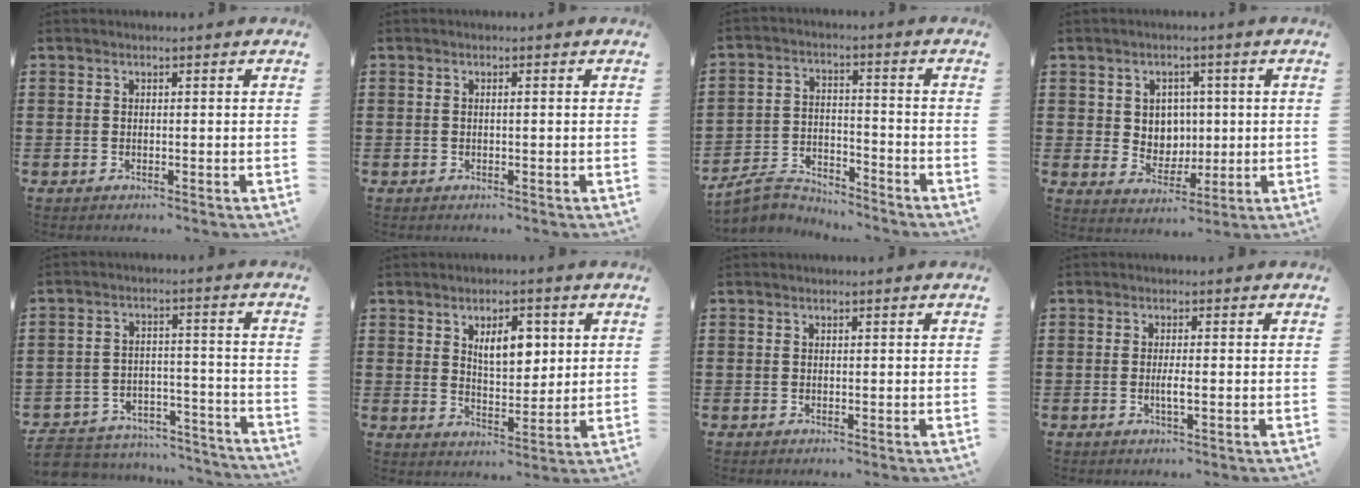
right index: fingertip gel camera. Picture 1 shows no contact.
{"total": 0.6, "force": [0.0, 0.0, 0.6], "torque": [-0.011, -0.002, 0.001]}
{"total": 5.2, "force": [-5.0, 1.1, 0.7], "torque": [-0.034, 0.004, -0.104]}
{"total": 4.5, "force": [1.2, 4.1, 1.2], "torque": [-0.028, 0.003, 0.017]}
{"total": 5.7, "force": [-5.5, 1.2, 0.9], "torque": [-0.027, 0.010, -0.111]}
{"total": 6.2, "force": [2.3, 3.3, 4.7], "torque": [-0.078, 0.002, 0.035]}
{"total": 0.0}
{"total": 2.1, "force": [-0.4, 0.1, 2.0], "torque": [-0.043, -0.007, -0.010]}